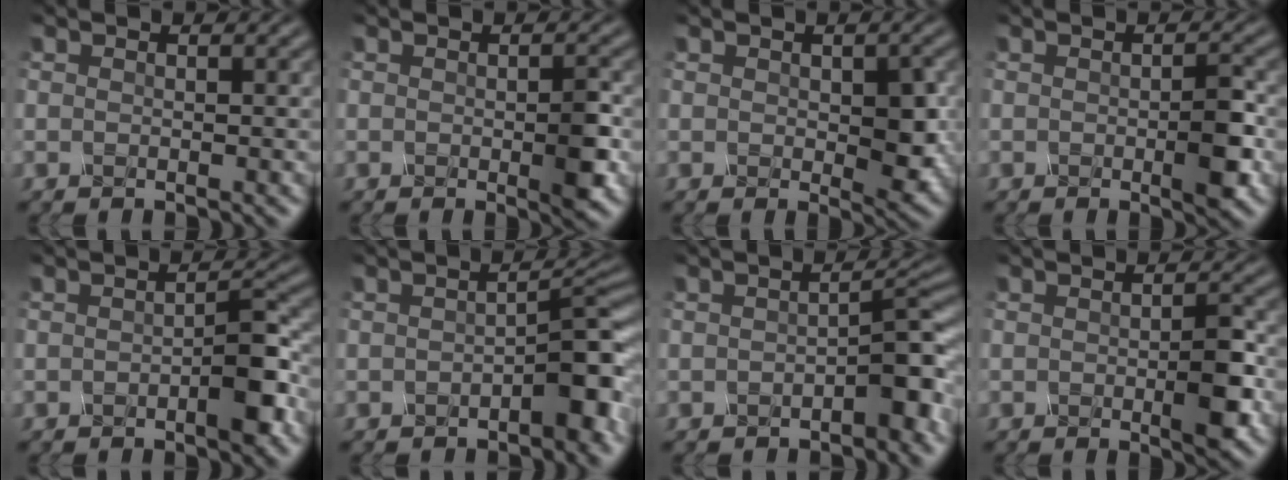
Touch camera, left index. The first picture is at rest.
{"total": 2.4, "force": [-0.8, 0.2, 2.3], "torque": [-0.055, -0.007, -0.005]}
{"total": 3.3, "force": [-0.4, 1.4, 3.0], "torque": [-0.059, -0.005, 0.005]}
{"total": 2.7, "force": [-1.0, 0.3, 2.5], "torque": [-0.059, -0.004, -0.008]}
{"total": 3.2, "force": [-1.4, 0.3, 2.8], "torque": [-0.057, 0.003, -0.018]}
{"total": 3.8, "force": [-2.0, 0.6, 3.2], "torque": [-0.057, 0.011, -0.025]}
{"total": 3.1, "force": [-1.7, 0.4, 2.6], "torque": [-0.048, 0.008, -0.022]}
{"total": 3.1, "force": [-1.1, 0.4, 2.8], "torque": [-0.066, -0.004, -0.009]}